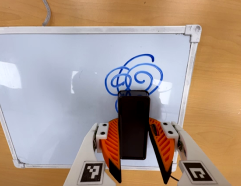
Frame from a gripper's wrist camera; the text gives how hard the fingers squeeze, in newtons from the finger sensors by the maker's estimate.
{"total": 8.2, "left": 9.1, "right": 7.2}